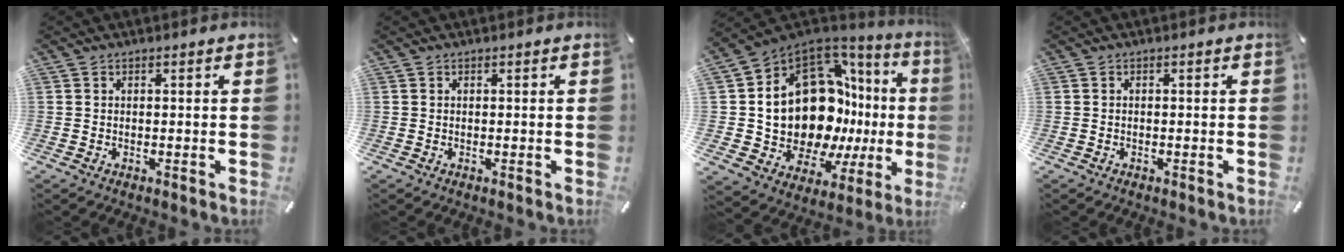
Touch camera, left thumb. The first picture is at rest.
{"total": 0.0}
{"total": 21.6, "force": [1.6, 14.5, 15.9], "torque": [-0.286, -0.070, 0.064]}
{"total": 0.5, "force": [-0.3, 0.3, 0.2], "torque": [-0.005, 0.001, -0.008]}